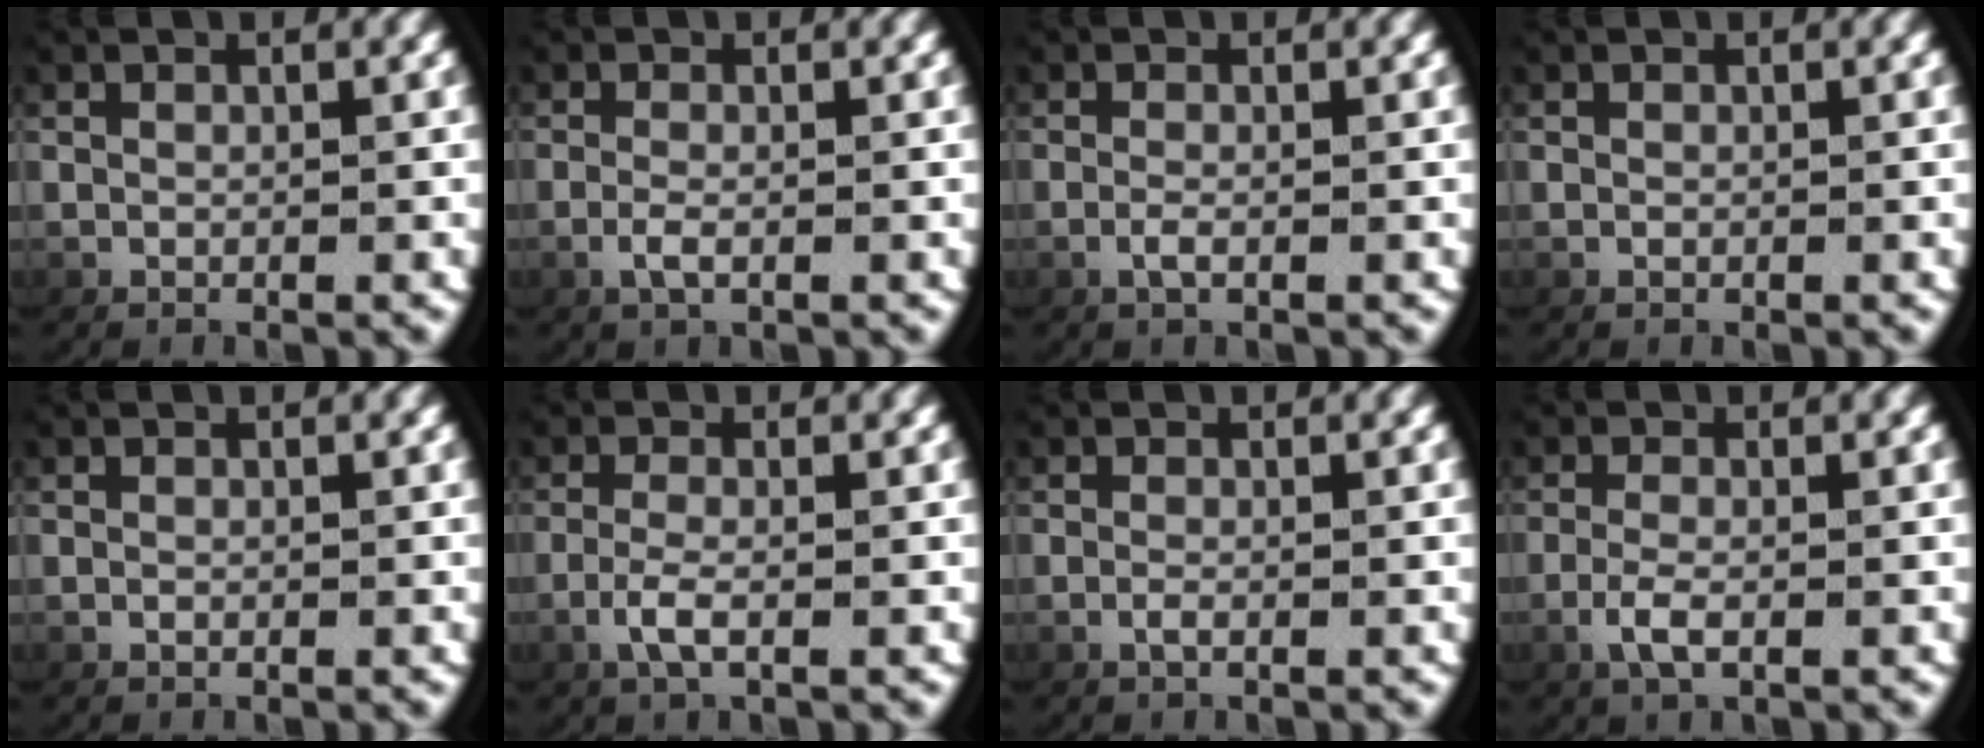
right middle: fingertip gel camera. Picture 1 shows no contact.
{"total": 1.2, "force": [-0.6, -0.1, 1.1], "torque": [-0.037, -0.016, -0.001]}
{"total": 1.0, "force": [-0.6, -0.3, 0.8], "torque": [-0.031, -0.014, -0.002]}
{"total": 0.0}
{"total": 0.0}
{"total": 1.9, "force": [-0.7, -0.2, 1.8], "torque": [-0.051, -0.017, -0.002]}
{"total": 0.8, "force": [-0.6, -0.2, 0.5], "torque": [-0.024, -0.013, -0.003]}
{"total": 1.9, "force": [-0.7, 0.1, 1.8], "torque": [-0.052, -0.017, -0.003]}